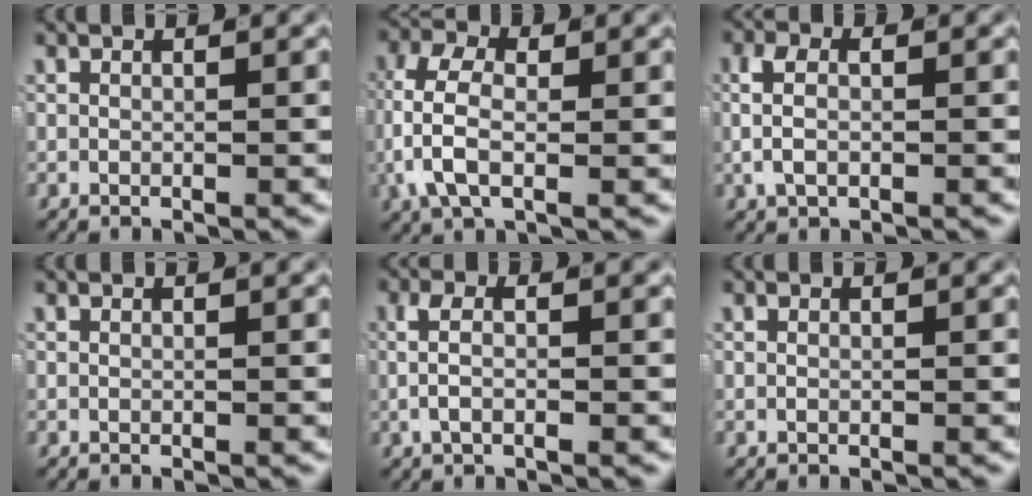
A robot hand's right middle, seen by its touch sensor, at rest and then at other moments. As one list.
[{"total": 5.9, "force": [-0.3, 3.5, 4.7], "torque": [-0.116, -0.014, -0.001]}, {"total": 3.0, "force": [0.0, 1.7, 2.4], "torque": [-0.048, -0.001, -0.001]}, {"total": 0.0}, {"total": 3.0, "force": [-0.3, 1.1, 2.8], "torque": [-0.051, -0.002, -0.007]}, {"total": 0.0}]